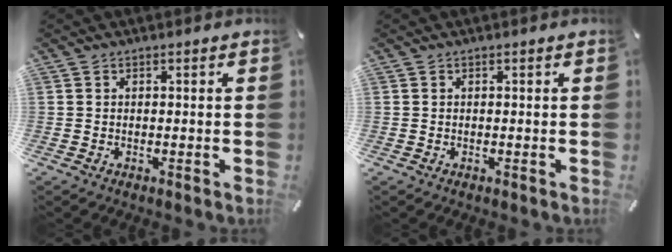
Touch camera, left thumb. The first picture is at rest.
{"total": 0.0}